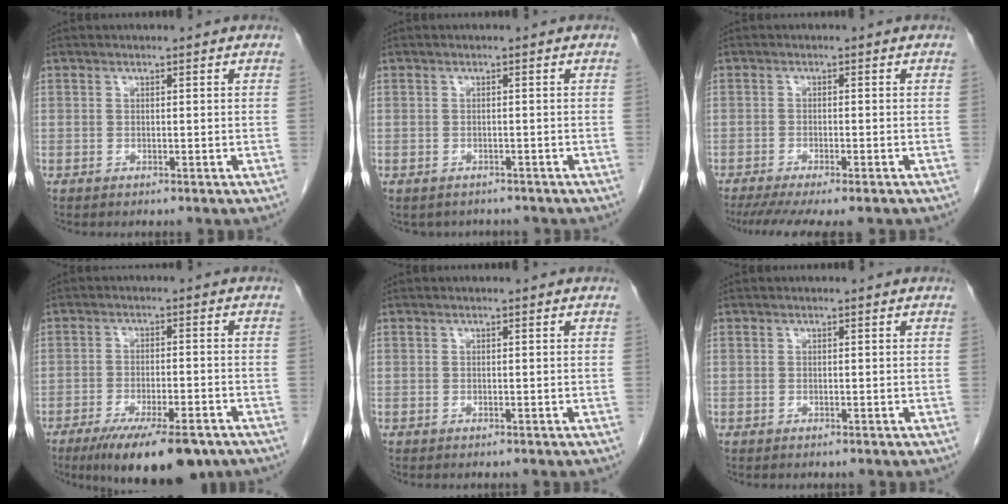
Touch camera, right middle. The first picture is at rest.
{"total": 3.2, "force": [-2.7, 1.6, 0.4], "torque": [-0.008, 0.004, -0.033]}
{"total": 9.8, "force": [-8.0, 1.2, 5.5], "torque": [-0.075, -0.014, -0.119]}
{"total": 13.3, "force": [-9.5, 3.1, 8.7], "torque": [-0.120, -0.020, -0.145]}
{"total": 0.6, "force": [-0.5, 0.1, 0.2], "torque": [0.001, 0.000, -0.009]}
{"total": 0.0}